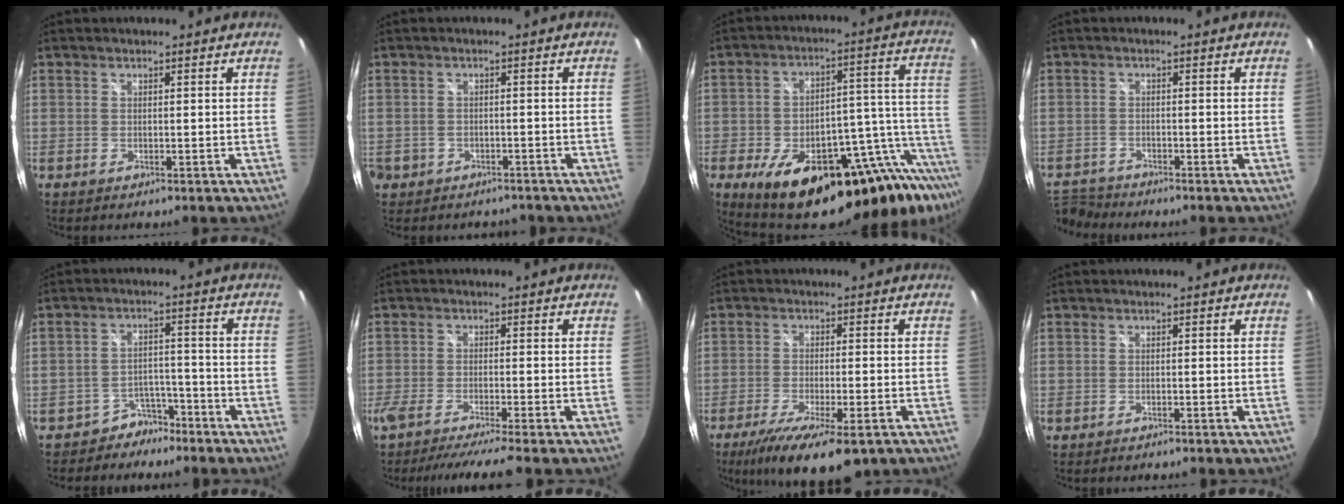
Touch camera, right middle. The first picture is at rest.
{"total": 5.1, "force": [-2.7, 4.1, 1.2], "torque": [-0.037, 0.005, -0.031]}
{"total": 28.0, "force": [-18.5, 8.2, 19.3], "torque": [-0.261, -0.025, -0.255]}
{"total": 3.1, "force": [-3.0, 0.8, 0.3], "torque": [-0.020, -0.012, -0.059]}
{"total": 5.3, "force": [-4.3, 3.1, 0.5], "torque": [-0.014, 0.024, -0.064]}
{"total": 8.1, "force": [-7.1, -1.4, 3.6], "torque": [-0.074, -0.027, -0.114]}
{"total": 13.6, "force": [-8.8, 3.5, 9.7], "torque": [-0.194, -0.045, -0.139]}
{"total": 0.7, "force": [-0.6, 0.2, 0.2], "torque": [-0.007, 0.000, -0.009]}